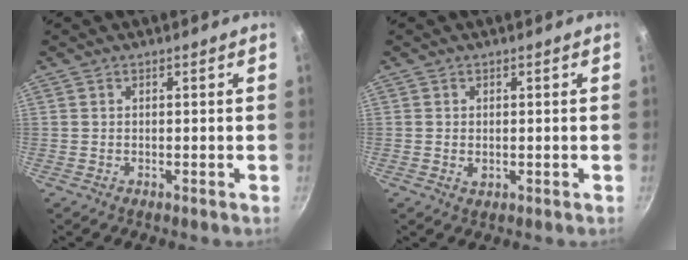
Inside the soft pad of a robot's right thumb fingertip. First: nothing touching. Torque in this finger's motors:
{"motor_torque": [-0.27, 0.10, -0.29, 0.22, -0.01]}